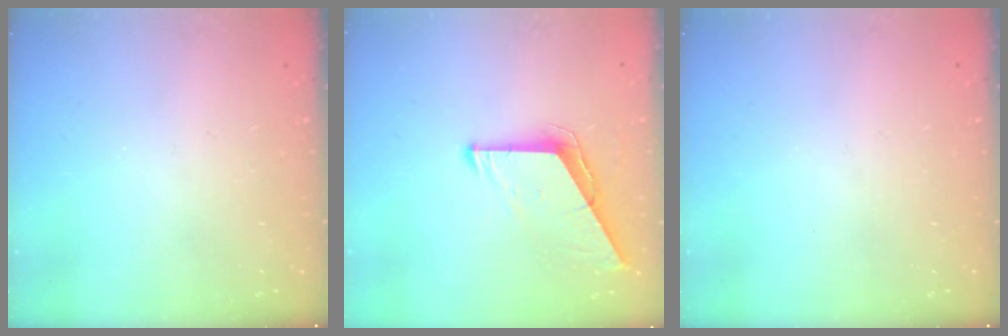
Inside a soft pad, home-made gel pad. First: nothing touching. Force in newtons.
{"total": 9.5, "press": 9.4, "slide": 1.0}
{"total": 0.0}